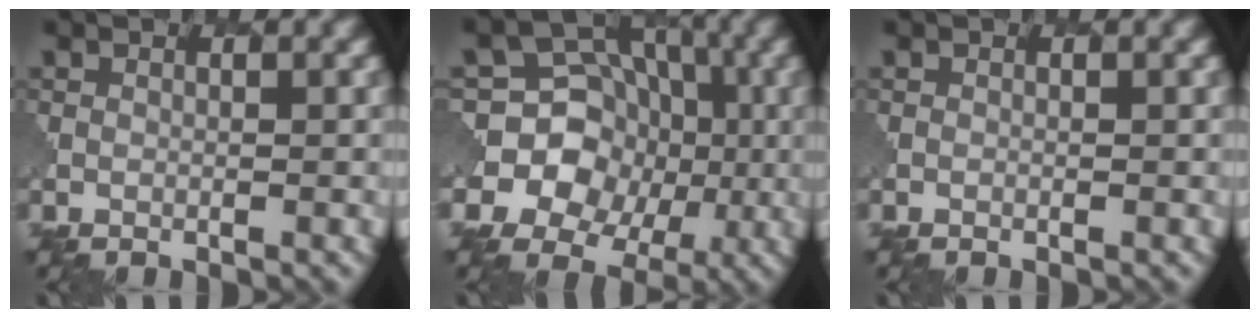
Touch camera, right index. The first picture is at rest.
{"total": 10.8, "force": [-0.6, 10.0, 4.0], "torque": [-0.073, 0.031, -0.035]}
{"total": 0.0}